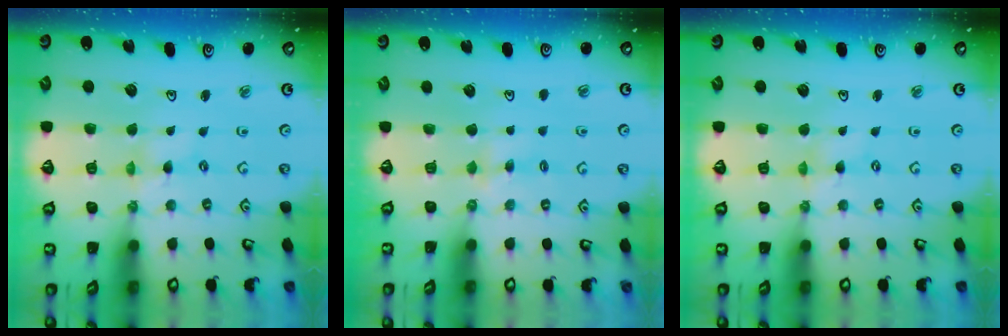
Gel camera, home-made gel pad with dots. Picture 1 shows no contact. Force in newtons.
{"total": 3.5, "press": 3.4, "slide": 0.5}
{"total": 0.0}